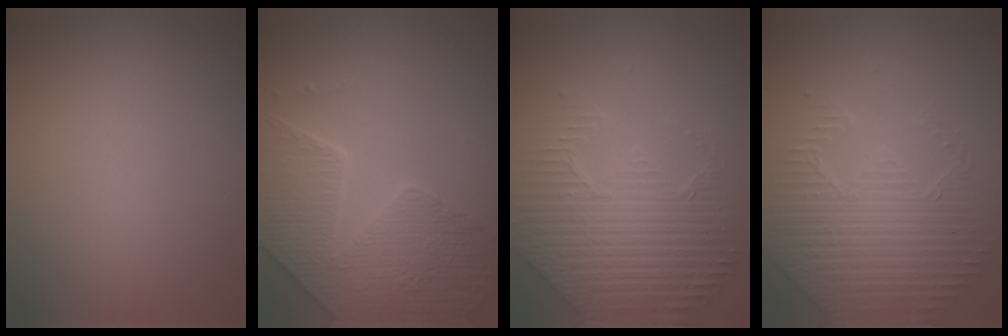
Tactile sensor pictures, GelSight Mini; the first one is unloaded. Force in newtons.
{"total": 8.8, "press": 6.2, "slide": 6.2}
{"total": 6.7, "press": 5.3, "slide": 4.2}
{"total": 5.3, "press": 4.7, "slide": 2.4}